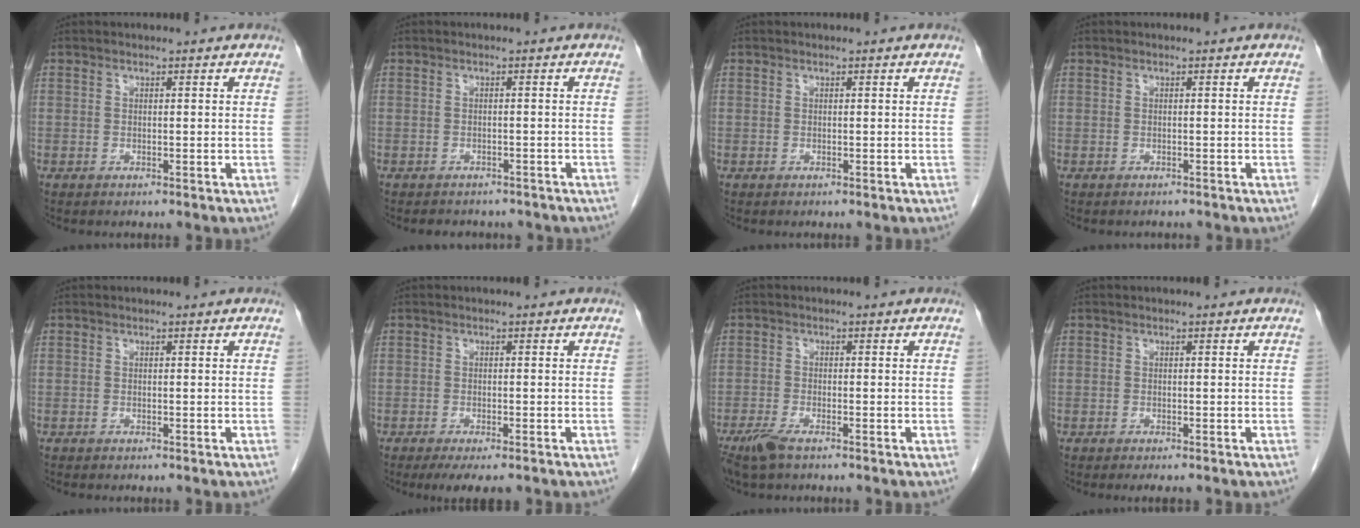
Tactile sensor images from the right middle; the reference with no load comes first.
{"total": 5.6, "force": [-4.9, 2.4, 1.5], "torque": [-0.017, 0.005, -0.051]}
{"total": 0.0}
{"total": 0.8, "force": [-0.8, 0.2, 0.0], "torque": [-0.008, -0.003, -0.011]}
{"total": 0.0}
{"total": 4.7, "force": [-3.4, 1.2, 3.0], "torque": [-0.042, -0.012, -0.049]}
{"total": 3.6, "force": [-2.5, 0.7, 2.4], "torque": [-0.055, -0.008, -0.049]}
{"total": 2.7, "force": [-2.0, 0.8, 1.7], "torque": [-0.023, -0.008, -0.025]}